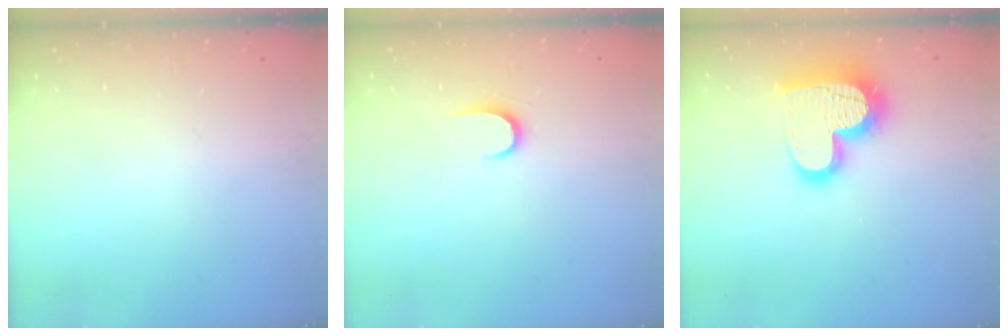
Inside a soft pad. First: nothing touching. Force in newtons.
{"total": 6.6, "press": 6.6, "slide": 0.7}
{"total": 20.1, "press": 20.0, "slide": 1.5}